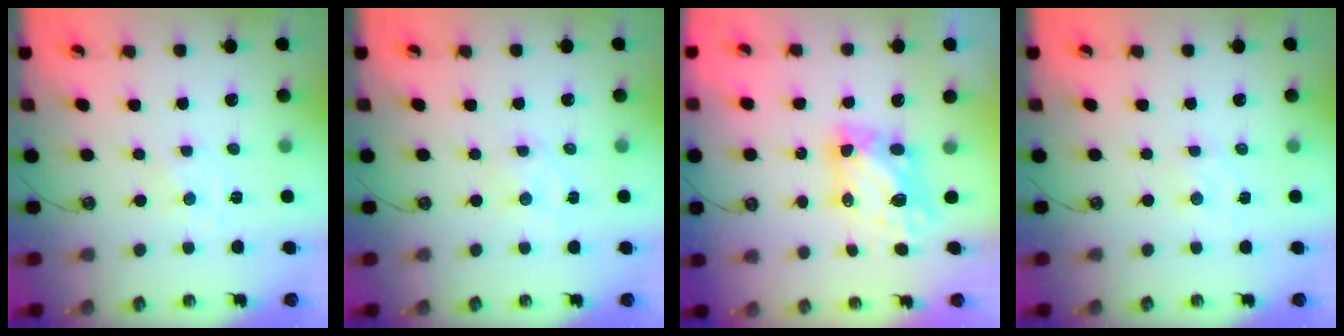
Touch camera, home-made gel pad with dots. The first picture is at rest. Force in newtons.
{"total": 1.8, "press": 1.7, "slide": 0.4}
{"total": 6.5, "press": 6.5, "slide": 0.6}
{"total": 1.6, "press": 1.6, "slide": 0.2}